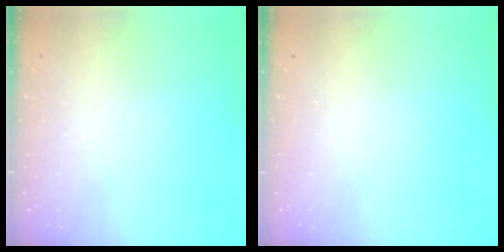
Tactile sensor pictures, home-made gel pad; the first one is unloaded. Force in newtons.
{"total": 0.0}